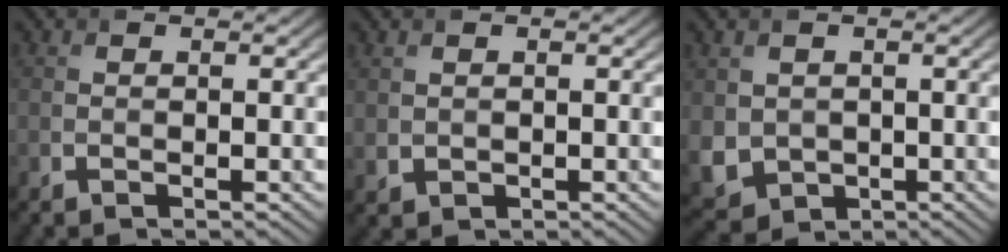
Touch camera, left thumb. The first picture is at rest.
{"total": 1.4, "force": [0.6, 1.1, 0.5], "torque": [-0.018, -0.005, 0.017]}
{"total": 4.8, "force": [0.2, 4.2, 2.4], "torque": [-0.086, -0.020, 0.007]}